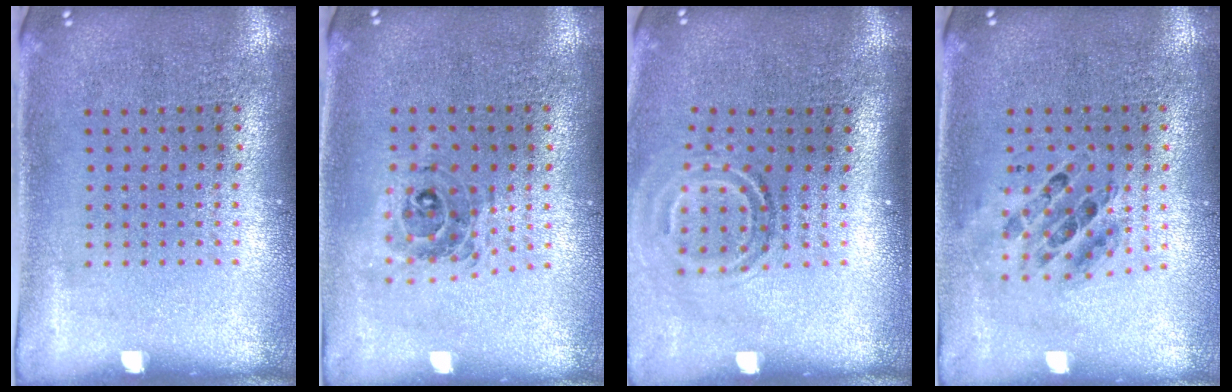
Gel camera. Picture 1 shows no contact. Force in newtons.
{"total": 0.8, "press": 0.8, "slide": 0.2}
{"total": 1.8, "press": 1.1, "slide": 1.4}
{"total": 0.8, "press": 0.7, "slide": 0.2}